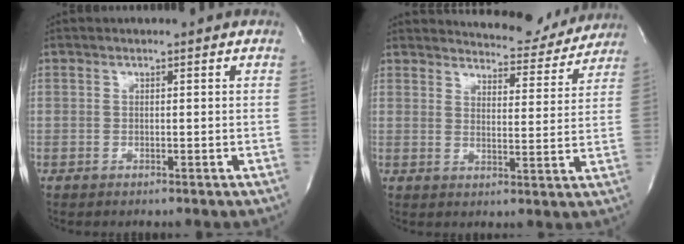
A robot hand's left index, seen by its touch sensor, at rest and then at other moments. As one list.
[{"total": 10.3, "force": [10.0, 2.0, 1.0], "torque": [-0.004, -0.018, 0.120]}]